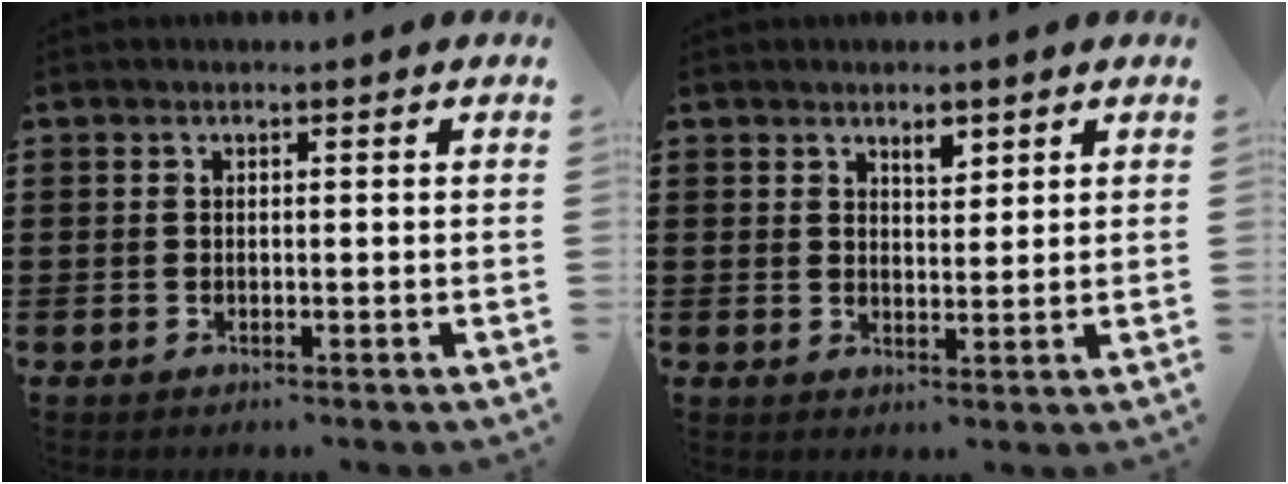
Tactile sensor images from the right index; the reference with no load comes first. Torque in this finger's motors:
{"motor_torque": [0.05, -0.01, 0.02, 0.02]}